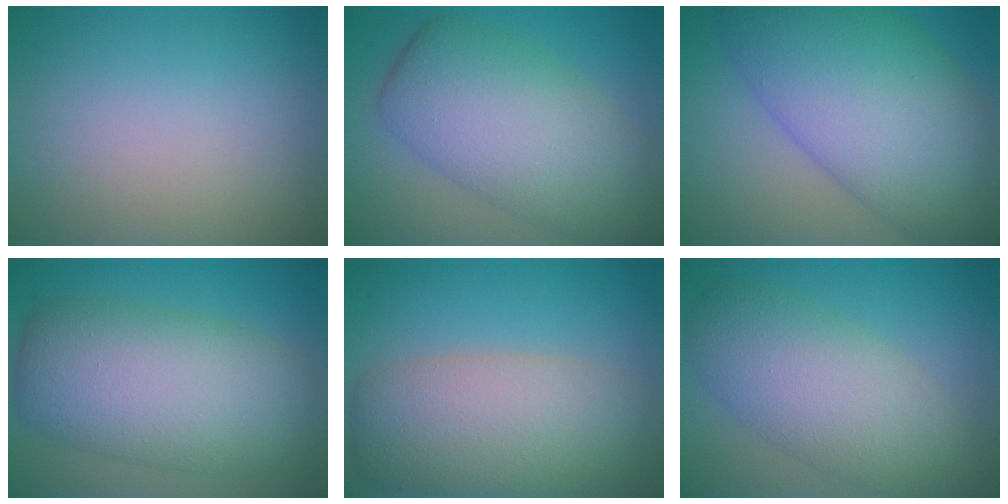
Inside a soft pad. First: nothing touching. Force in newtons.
{"total": 9.2, "press": 9.2, "slide": 0.4}
{"total": 12.3, "press": 12.3, "slide": 0.2}
{"total": 10.6, "press": 10.6, "slide": 0.3}
{"total": 8.1, "press": 8.1, "slide": 0.5}
{"total": 7.1, "press": 7.1, "slide": 0.5}